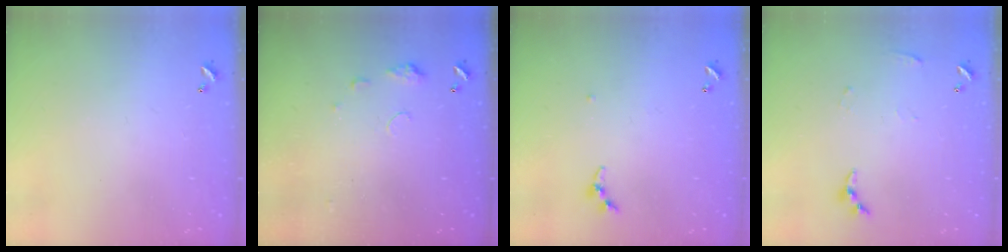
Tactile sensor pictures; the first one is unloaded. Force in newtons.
{"total": 5.6, "press": 5.6, "slide": 0.7}
{"total": 4.0, "press": 3.9, "slide": 0.5}
{"total": 4.6, "press": 4.6, "slide": 0.4}